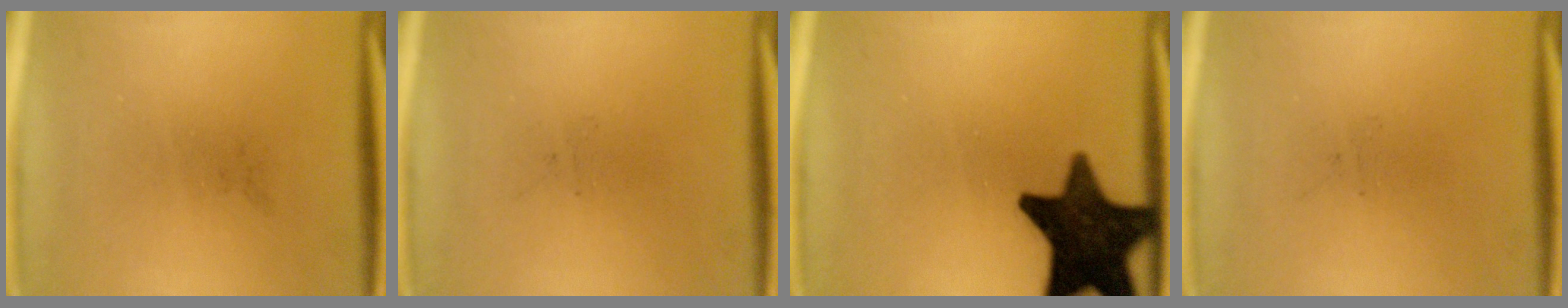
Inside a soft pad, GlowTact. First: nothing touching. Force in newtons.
{"total": 0.0}
{"total": 15.7}
{"total": 0.0}